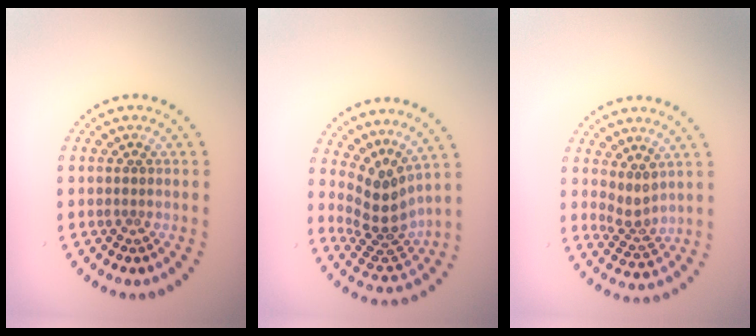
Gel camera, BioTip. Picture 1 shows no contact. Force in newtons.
{"total": 4.1, "press": 2.9, "slide": 2.9}
{"total": 2.4, "press": 1.8, "slide": 1.6}